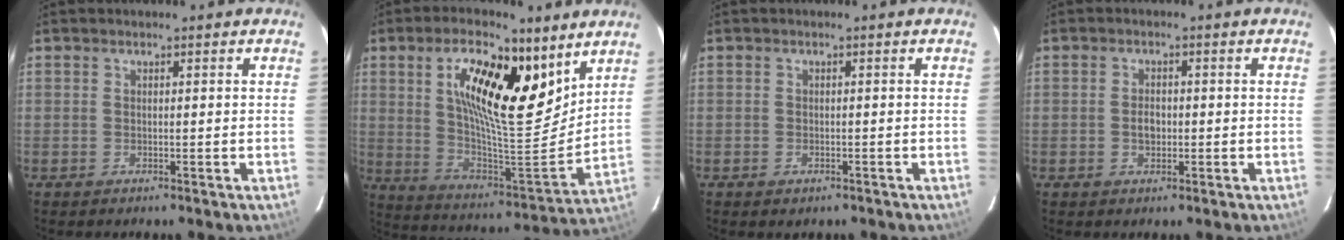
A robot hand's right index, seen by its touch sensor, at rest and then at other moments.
{"total": 19.8, "force": [9.6, 7.3, 15.6], "torque": [-0.263, 0.004, 0.169]}
{"total": 1.7, "force": [-0.9, 1.2, 0.6], "torque": [-0.012, -0.003, -0.012]}
{"total": 2.5, "force": [-0.4, 1.8, 1.7], "torque": [-0.030, 0.004, -0.007]}